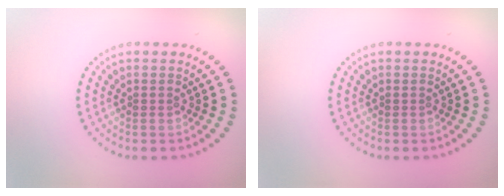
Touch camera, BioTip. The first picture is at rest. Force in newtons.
{"total": 0.0}